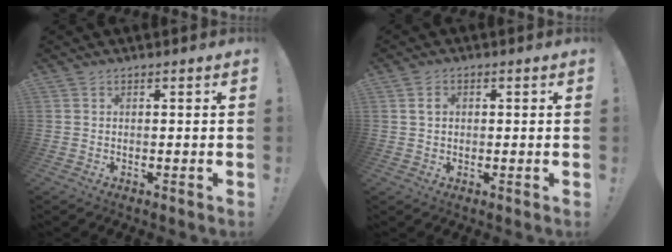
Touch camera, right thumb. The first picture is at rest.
{"total": 2.9, "force": [0.6, 2.2, 1.8], "torque": [-0.036, 0.008, 0.009]}